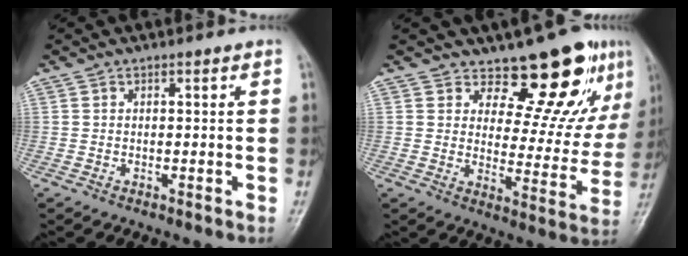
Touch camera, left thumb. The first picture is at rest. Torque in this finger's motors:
{"motor_torque": [0.45, 0.58, -0.04, -0.38, 0.15]}